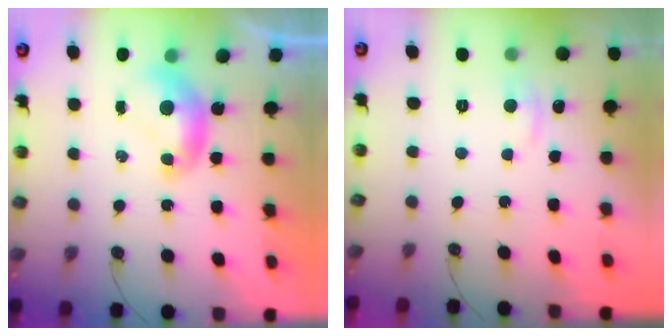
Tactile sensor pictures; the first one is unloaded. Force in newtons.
{"total": 1.1, "press": 0.8, "slide": 0.8}